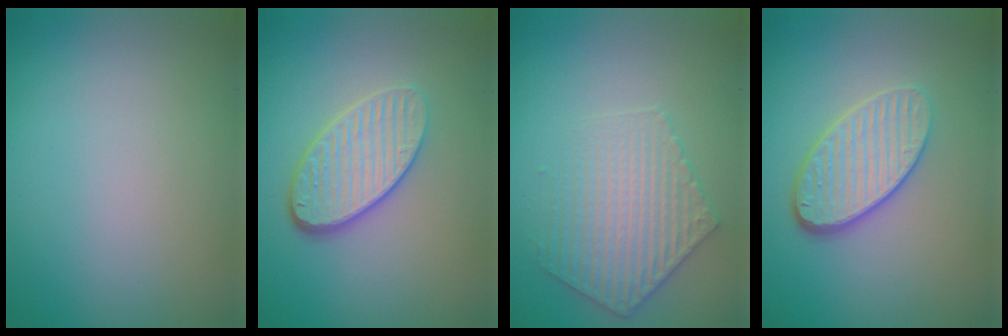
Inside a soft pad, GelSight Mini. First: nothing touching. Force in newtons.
{"total": 4.7, "press": 3.5, "slide": 3.1}
{"total": 3.8, "press": 3.8, "slide": 0.2}
{"total": 4.7, "press": 3.5, "slide": 3.1}